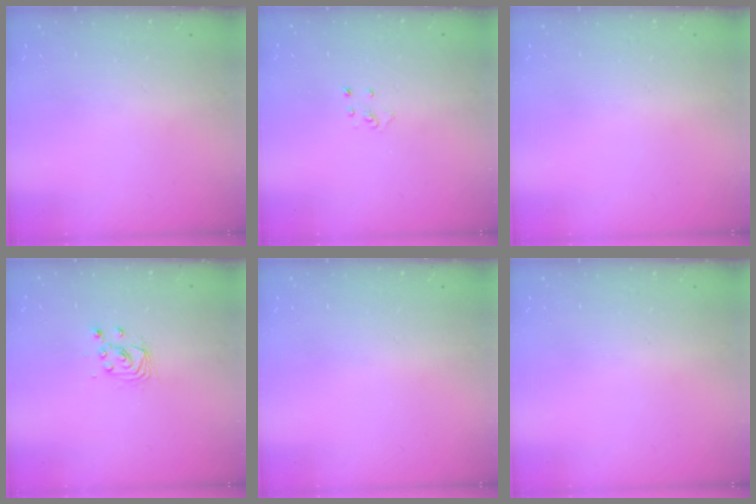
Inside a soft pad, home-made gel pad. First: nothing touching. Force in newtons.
{"total": 3.0, "press": 2.9, "slide": 0.3}
{"total": 0.0}
{"total": 3.2, "press": 3.2, "slide": 0.2}
{"total": 0.0}
{"total": 0.0}